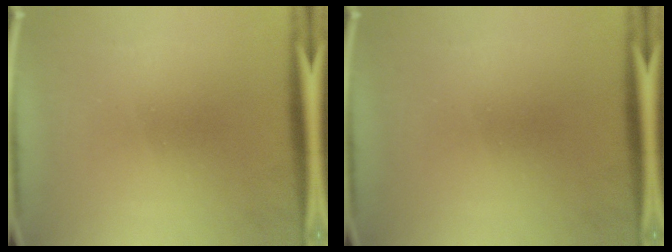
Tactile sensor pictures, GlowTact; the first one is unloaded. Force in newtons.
{"total": 0.0}